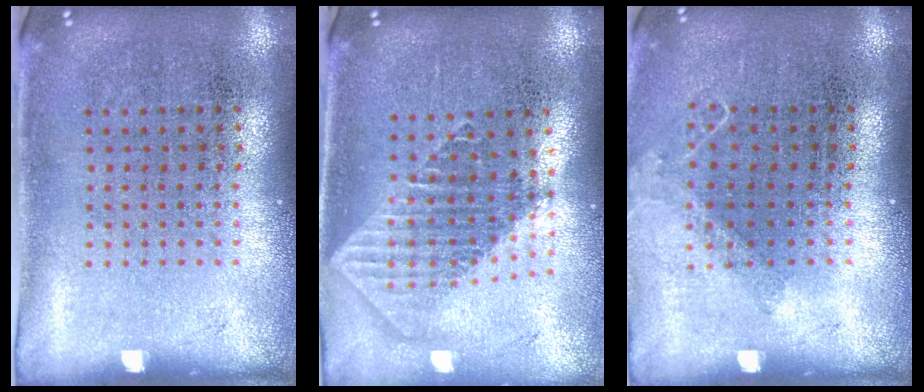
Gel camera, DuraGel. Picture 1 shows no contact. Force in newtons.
{"total": 1.8, "press": 1.5, "slide": 1.0}
{"total": 0.9, "press": 0.9, "slide": 0.1}